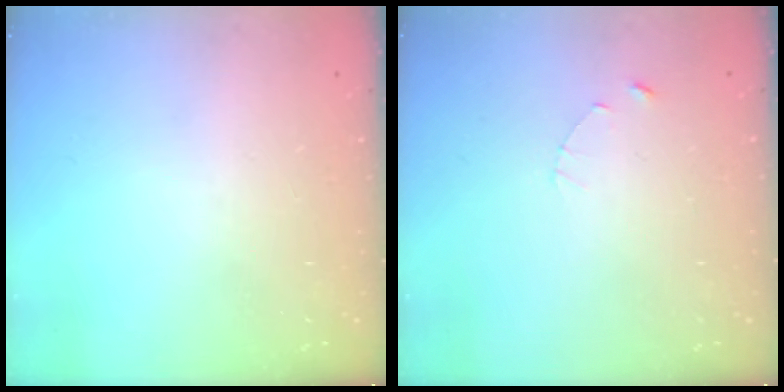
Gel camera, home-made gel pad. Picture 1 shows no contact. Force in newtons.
{"total": 1.2, "press": 1.1, "slide": 0.2}